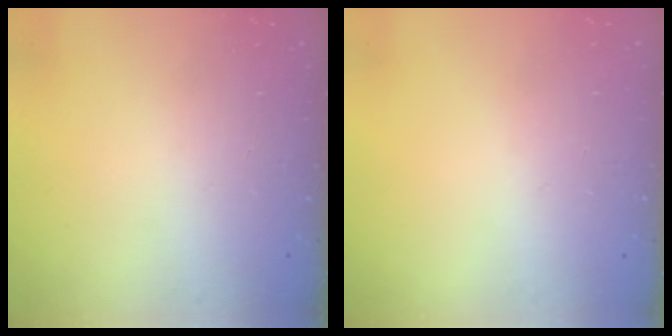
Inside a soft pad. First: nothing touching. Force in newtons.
{"total": 0.0}